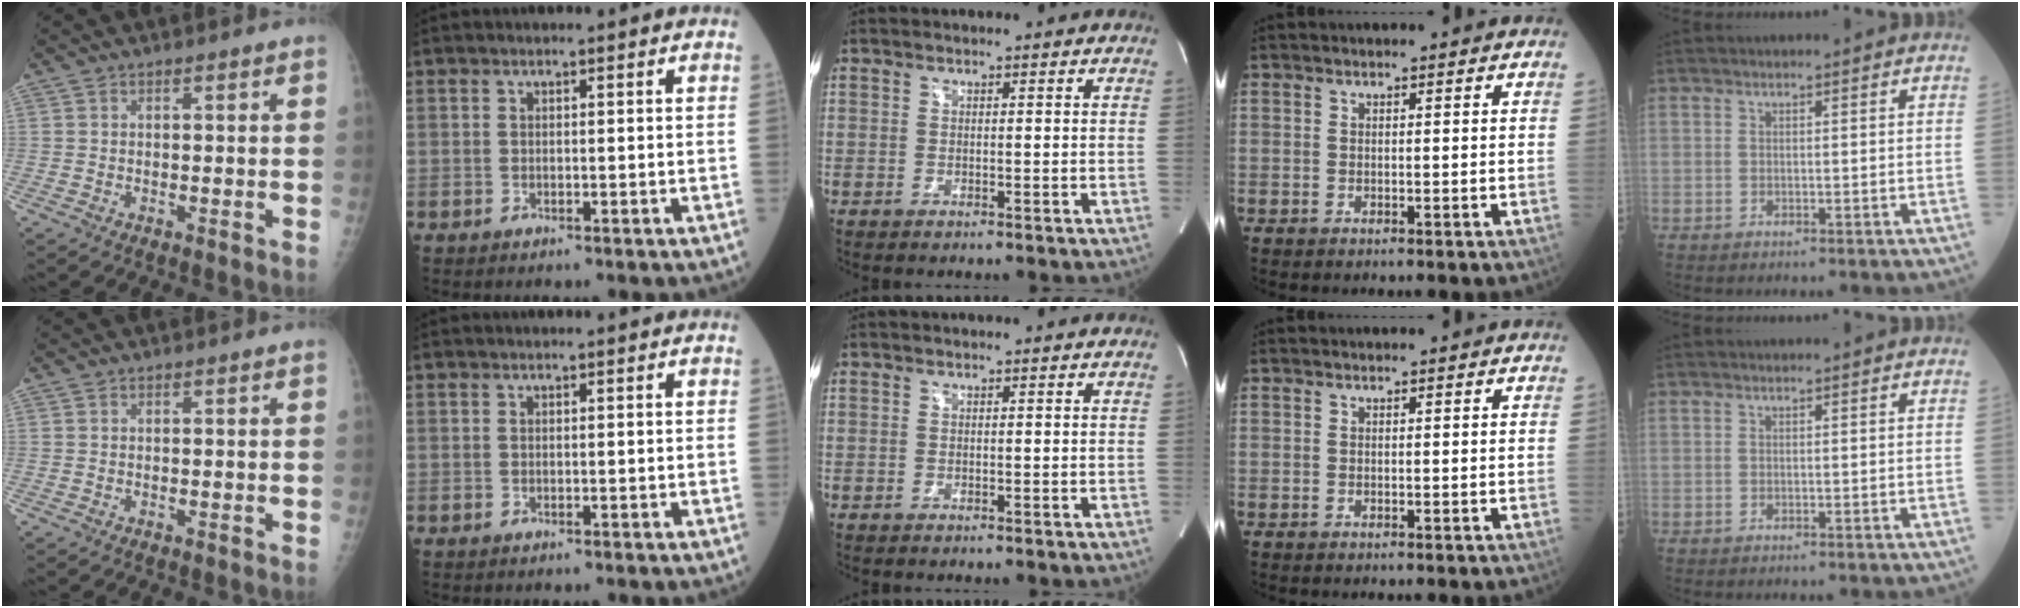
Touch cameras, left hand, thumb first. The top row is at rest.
{}